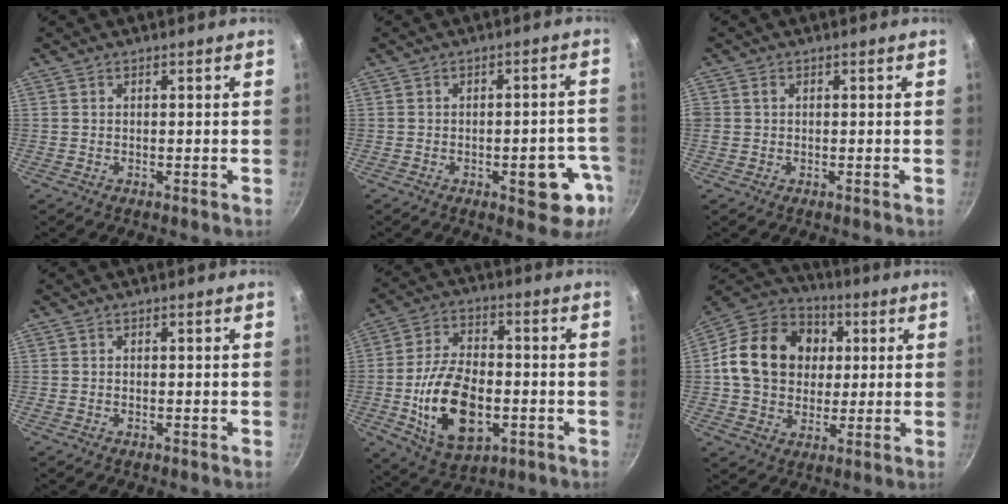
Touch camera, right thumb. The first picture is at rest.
{"total": 9.5, "force": [-3.8, 4.3, 7.5], "torque": [-0.046, 0.025, -0.044]}
{"total": 1.0, "force": [0.1, 0.9, 0.4], "torque": [-0.005, 0.004, 0.000]}
{"total": 0.0}
{"total": 16.8, "force": [-3.6, 9.7, 13.3], "torque": [-0.227, 0.018, -0.055]}
{"total": 18.8, "force": [2.6, 15.2, 10.8], "torque": [-0.165, 0.022, 0.036]}